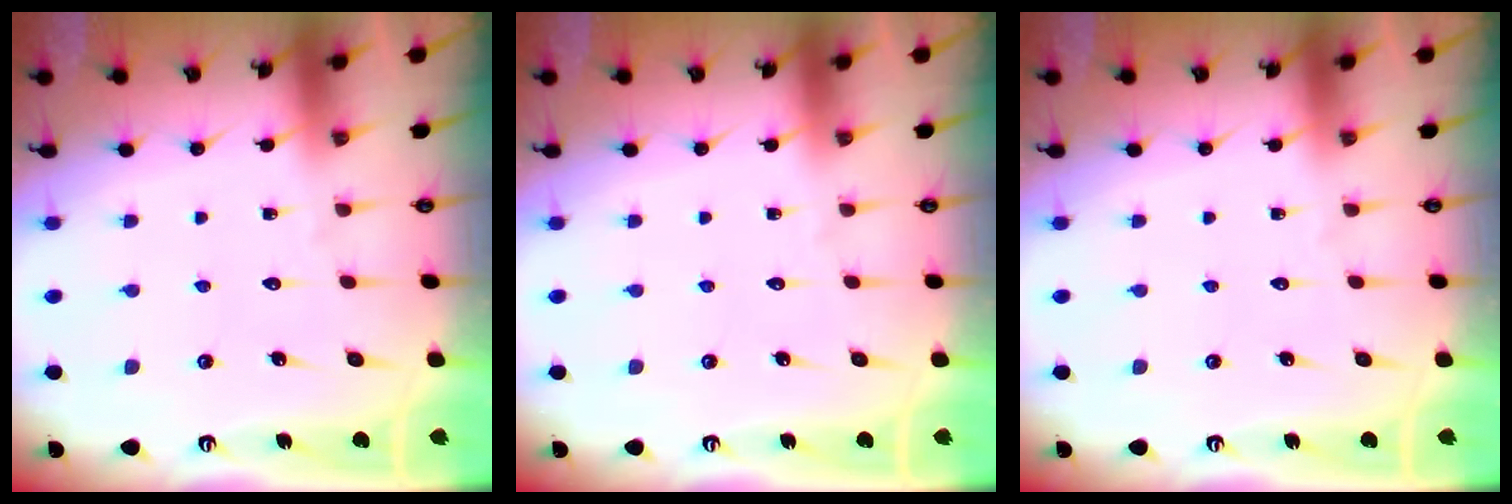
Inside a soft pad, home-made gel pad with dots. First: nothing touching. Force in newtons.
{"total": 0.0}
{"total": 0.0}